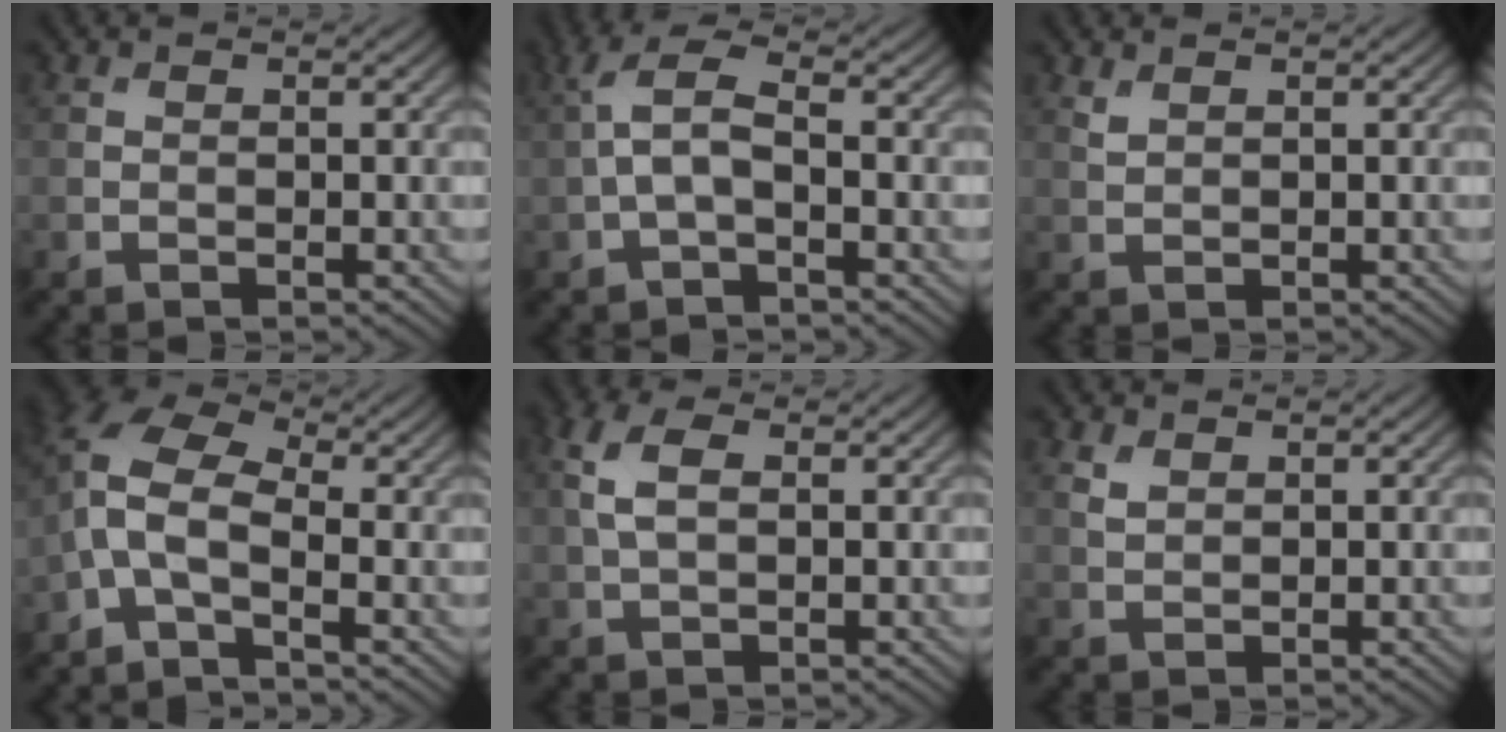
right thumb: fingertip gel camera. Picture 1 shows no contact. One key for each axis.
{"total": 4.3, "fx": -0.5, "fy": 1.7, "fz": 3.9, "tx": -0.092, "ty": 0.013, "tz": -0.018}
{"total": 1.0, "fx": 0.9, "fy": 0.3, "fz": 0.4, "tx": -0.018, "ty": -0.001, "tz": 0.021}
{"total": 6.9, "fx": -1.7, "fy": 3.0, "fz": 5.9, "tx": -0.138, "ty": 0.015, "tz": -0.057}
{"total": 4.3, "fx": 1.0, "fy": 2.3, "fz": 3.5, "tx": -0.096, "ty": 0.008, "tz": 0.018}
{"total": 1.7, "fx": 1.1, "fy": 1.0, "fz": 0.8, "tx": -0.024, "ty": -0.001, "tz": 0.026}